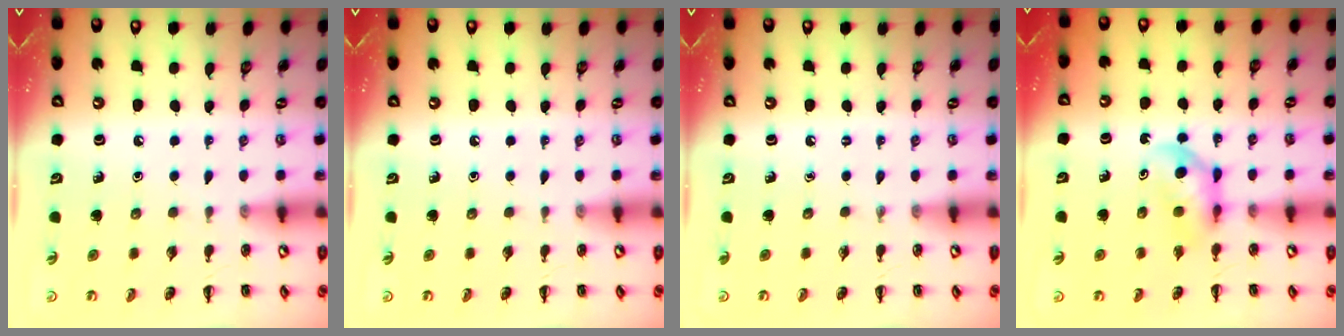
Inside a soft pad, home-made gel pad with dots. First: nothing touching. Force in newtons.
{"total": 0.0}
{"total": 0.0}
{"total": 4.8, "press": 4.7, "slide": 0.8}